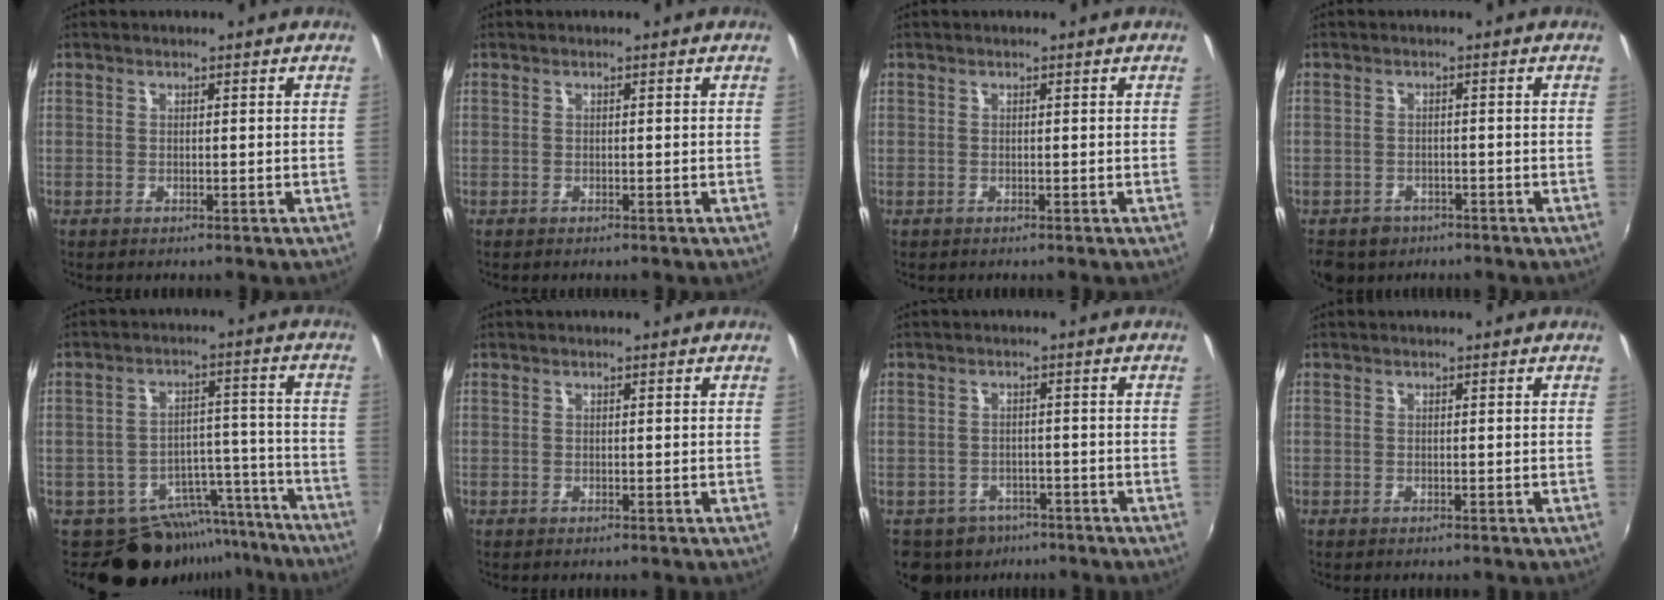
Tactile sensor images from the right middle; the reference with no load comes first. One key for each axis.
{"total": 0.0}
{"total": 0.0}
{"total": 6.1, "fx": -3.9, "fy": 4.3, "fz": 2.1, "tx": -0.059, "ty": -0.009, "tz": -0.055}
{"total": 12.6, "fx": -10.8, "fy": 6.0, "fz": 2.8, "tx": -0.037, "ty": 0.040, "tz": -0.140}
{"total": 0.0}
{"total": 6.4, "fx": -4.2, "fy": 4.7, "fz": 1.1, "tx": -0.040, "ty": 0.007, "tz": -0.057}
{"total": 0.5, "fx": -0.4, "fy": 0.3, "fz": 0.1, "tx": -0.003, "ty": 0.000, "tz": -0.009}